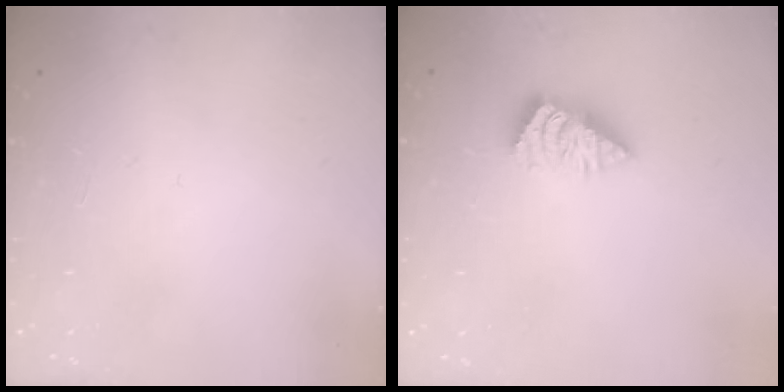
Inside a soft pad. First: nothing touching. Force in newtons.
{"total": 2.8, "press": 2.7, "slide": 0.5}